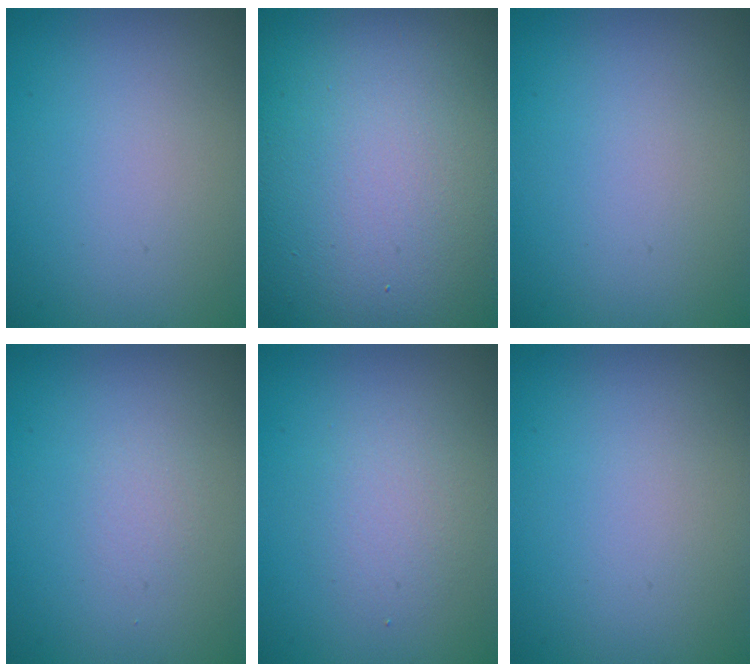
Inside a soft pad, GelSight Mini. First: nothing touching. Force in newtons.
{"total": 21.1, "press": 21.1, "slide": 0.8}
{"total": 0.0}
{"total": 0.7, "press": 0.7, "slide": 0.1}
{"total": 2.2, "press": 2.1, "slide": 0.2}
{"total": 0.0}